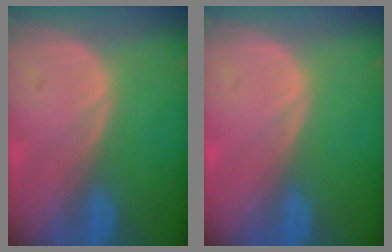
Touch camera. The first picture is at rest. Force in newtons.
{"total": 0.0}